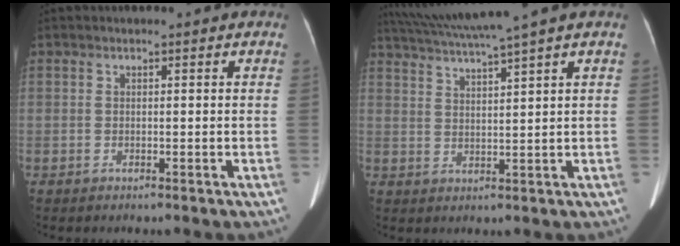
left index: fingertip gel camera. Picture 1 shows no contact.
{"total": 8.9, "force": [7.5, -2.0, 4.4], "torque": [-0.081, 0.012, 0.123]}